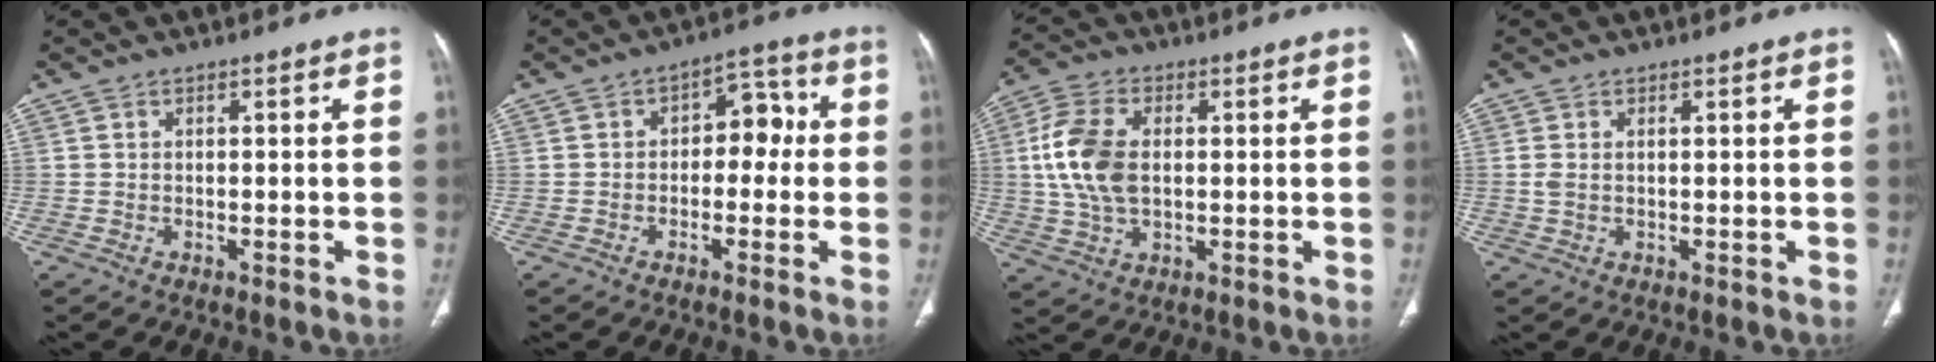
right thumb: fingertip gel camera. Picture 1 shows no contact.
{"total": 6.8, "force": [-0.4, 4.5, 5.0], "torque": [-0.029, 0.037, -0.018]}
{"total": 11.2, "force": [0.9, 6.7, 8.9], "torque": [-0.193, 0.008, 0.019]}
{"total": 1.8, "force": [0.2, 0.9, 1.5], "torque": [-0.050, 0.005, 0.003]}